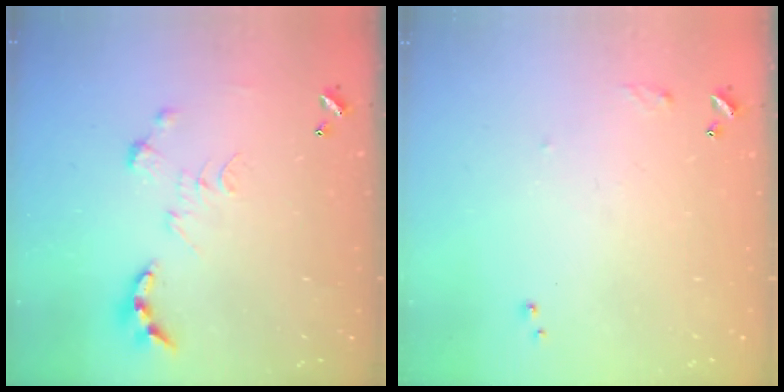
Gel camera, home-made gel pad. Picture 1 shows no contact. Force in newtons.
{"total": 6.5, "press": 6.5, "slide": 0.7}